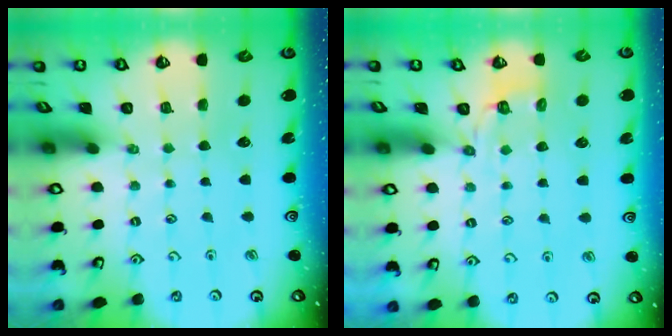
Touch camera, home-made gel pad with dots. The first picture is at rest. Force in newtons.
{"total": 2.7, "press": 1.4, "slide": 2.3}